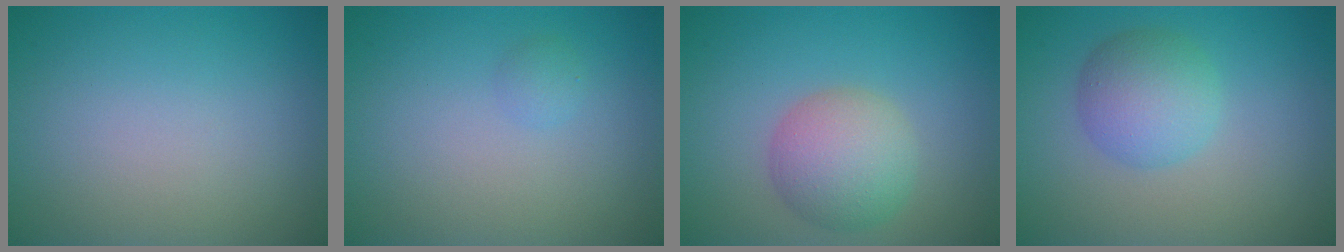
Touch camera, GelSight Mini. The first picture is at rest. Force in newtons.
{"total": 0.8, "press": 0.8, "slide": 0.1}
{"total": 4.7, "press": 4.7, "slide": 0.2}
{"total": 4.0, "press": 4.0, "slide": 0.1}